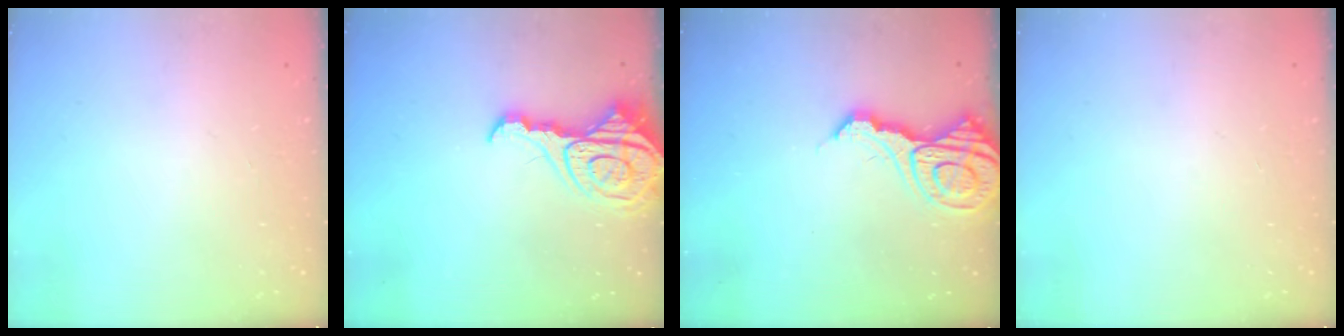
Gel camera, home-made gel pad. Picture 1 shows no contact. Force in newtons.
{"total": 14.0, "press": 13.9, "slide": 1.5}
{"total": 14.0, "press": 13.9, "slide": 1.6}
{"total": 0.0}